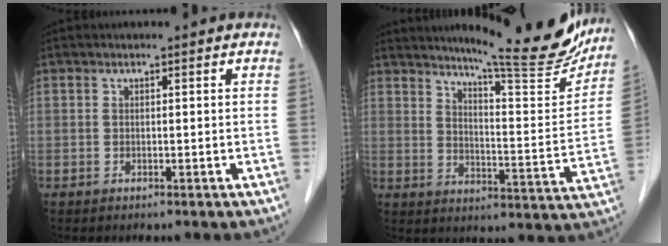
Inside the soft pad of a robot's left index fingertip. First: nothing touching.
{"total": 18.5, "force": [16.5, 1.3, 8.3], "torque": [-0.113, -0.061, 0.209]}